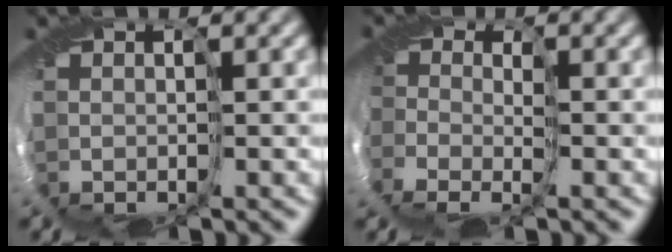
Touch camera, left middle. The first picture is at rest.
{"total": 2.3, "force": [-2.0, 1.2, 0.4], "torque": [0.014, -0.025, -0.041]}